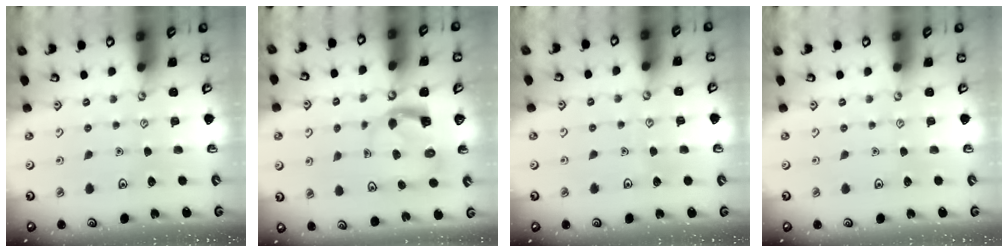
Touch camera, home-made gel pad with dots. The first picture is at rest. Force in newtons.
{"total": 3.8, "press": 3.8, "slide": 0.6}
{"total": 3.1, "press": 3.1, "slide": 0.3}
{"total": 0.0}